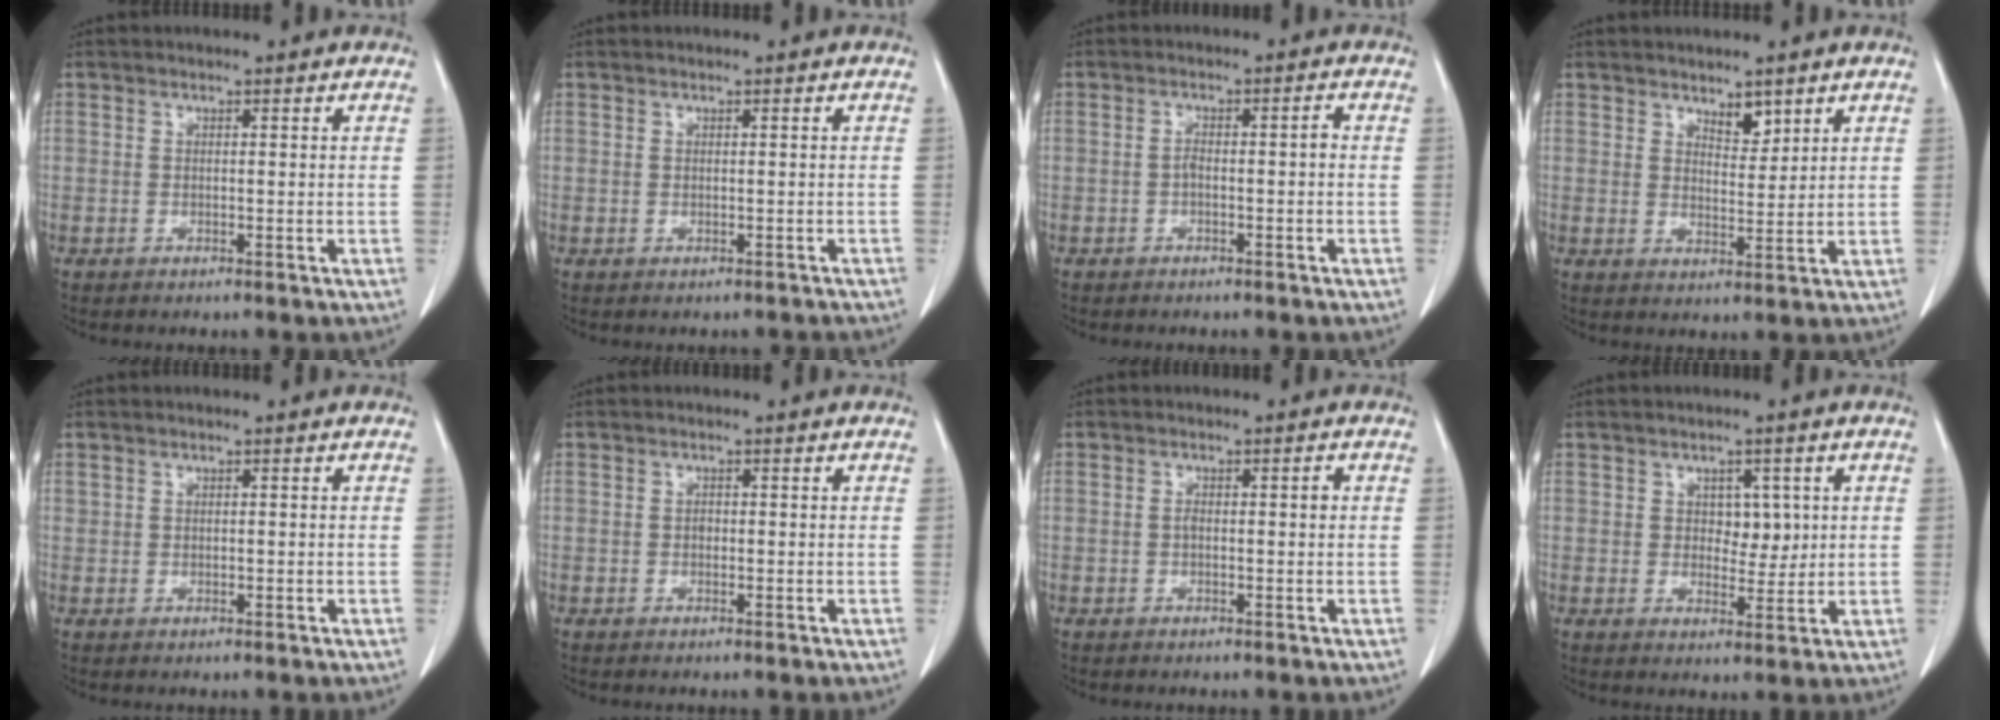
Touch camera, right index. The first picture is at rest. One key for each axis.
{"total": 0.8, "fx": -0.5, "fy": 0.7, "fz": 0.1, "tx": 0.001, "ty": 0.004, "tz": -0.007}
{"total": 2.2, "fx": -0.7, "fy": 0.6, "fz": 2.0, "tx": -0.034, "ty": 0.005, "tz": -0.009}
{"total": 3.2, "fx": 2.3, "fy": 1.4, "fz": 1.7, "tx": -0.024, "ty": -0.007, "tz": 0.041}
{"total": 0.0}
{"total": 0.5, "fx": -0.1, "fy": 0.4, "fz": 0.3, "tx": -0.005, "ty": 0.002, "tz": -0.002}
{"total": 1.6, "fx": 0.0, "fy": 0.5, "fz": 1.5, "tx": -0.025, "ty": 0.002, "tz": 0.002}
{"total": 3.7, "fx": 1.0, "fy": 2.4, "fz": 2.7, "tx": -0.031, "ty": 0.001, "tz": 0.017}